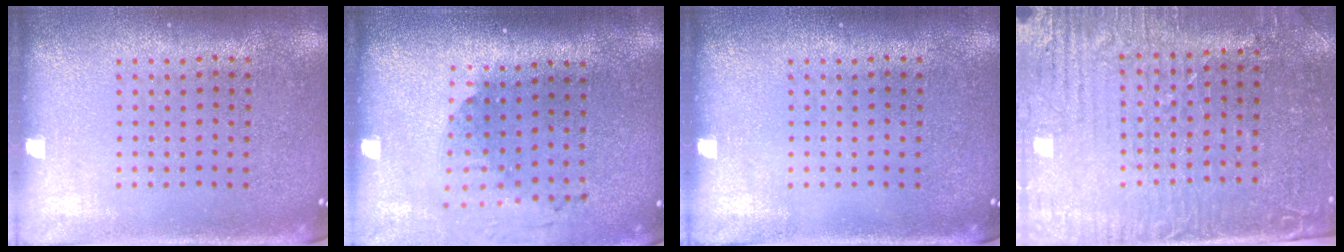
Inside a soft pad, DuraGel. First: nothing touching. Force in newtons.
{"total": 2.0, "press": 1.4, "slide": 1.3}
{"total": 0.0}
{"total": 3.8, "press": 3.5, "slide": 1.6}